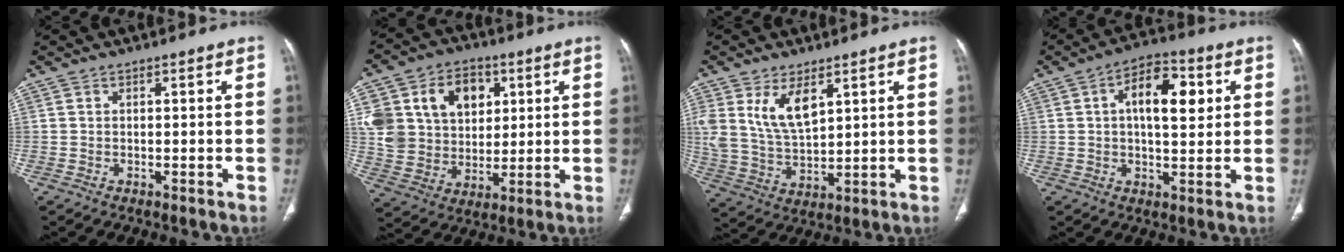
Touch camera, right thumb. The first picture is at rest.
{"total": 18.6, "force": [5.8, 14.3, 10.3], "torque": [-0.162, 0.007, 0.114]}
{"total": 10.1, "force": [4.8, 5.0, 7.3], "torque": [-0.129, -0.022, 0.106]}
{"total": 11.5, "force": [2.8, 5.5, 9.7], "torque": [-0.129, 0.005, 0.038]}